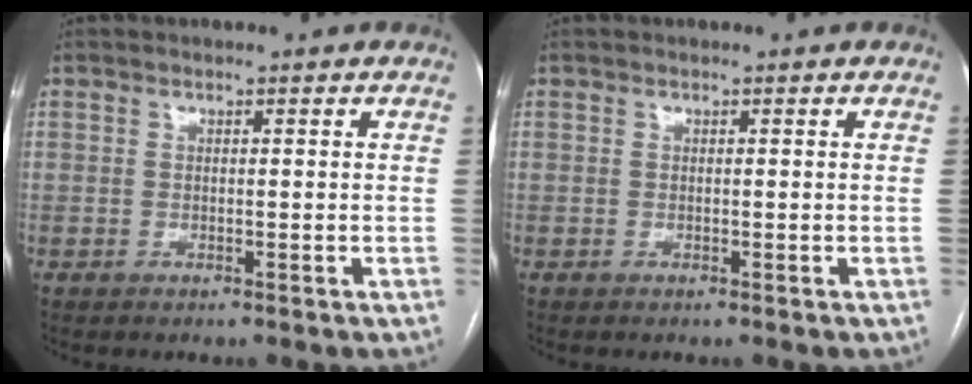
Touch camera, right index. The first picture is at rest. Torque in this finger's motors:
{"motor_torque": [0.00, 0.00, 0.00, 0.01]}